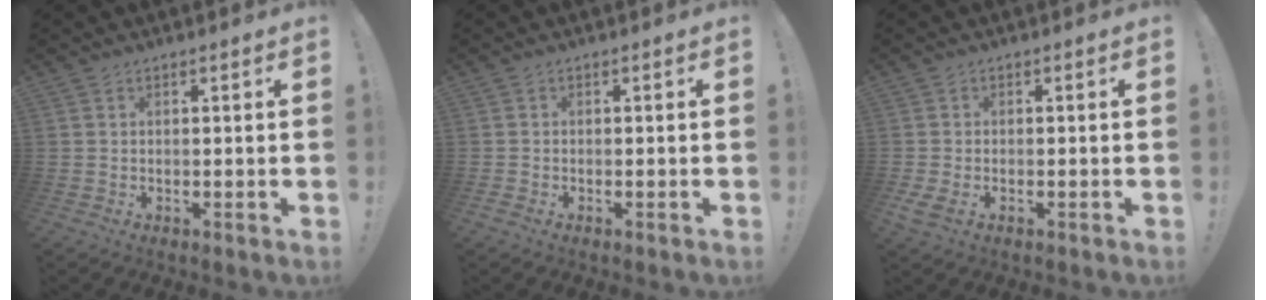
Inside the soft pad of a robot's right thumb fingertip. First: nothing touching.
{"total": 0.7, "force": [-0.5, 0.3, 0.4], "torque": [-0.004, 0.002, -0.009]}
{"total": 2.5, "force": [-0.5, 1.5, 2.0], "torque": [-0.044, -0.003, -0.010]}